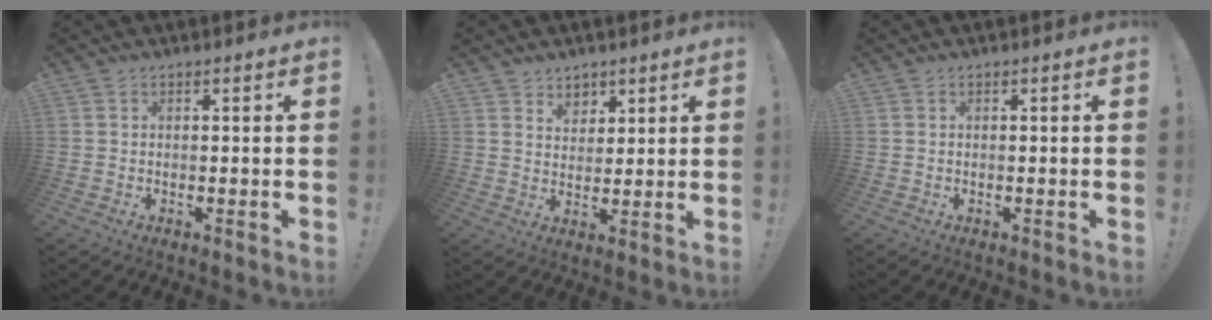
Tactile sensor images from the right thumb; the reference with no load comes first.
{"total": 6.5, "force": [4.2, 5.0, 0.2], "torque": [0.001, -0.036, 0.081]}
{"total": 0.0}